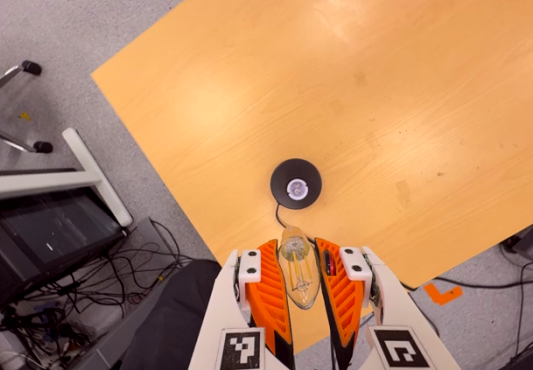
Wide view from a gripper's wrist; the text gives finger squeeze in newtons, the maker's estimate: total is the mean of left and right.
{"total": 21.7, "left": 24.2, "right": 19.3}